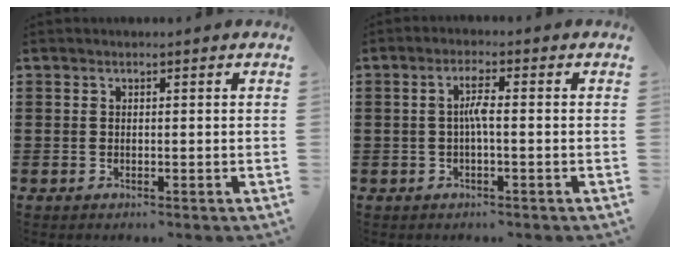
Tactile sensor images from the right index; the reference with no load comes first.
{"total": 3.3, "force": [-0.4, 0.4, 3.3], "torque": [-0.061, 0.002, -0.010]}